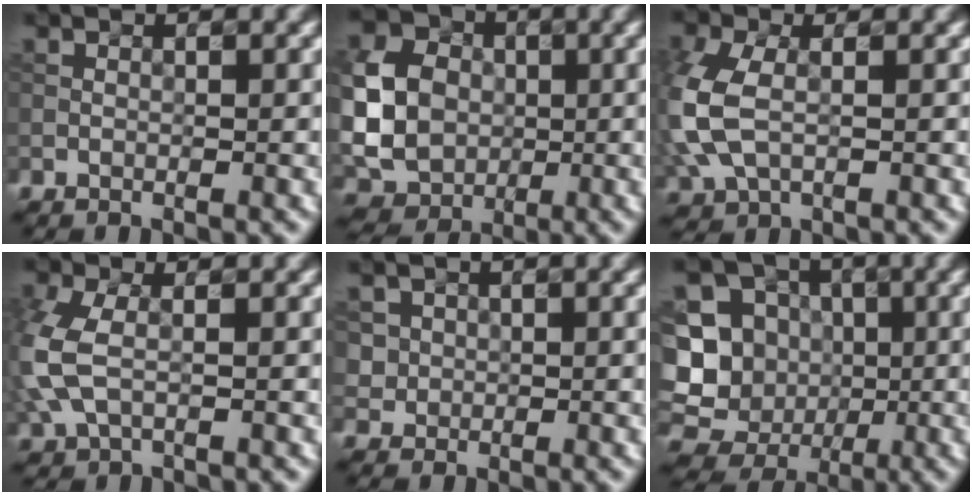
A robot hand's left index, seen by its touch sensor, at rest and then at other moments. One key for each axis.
{"total": 8.6, "fx": 0.2, "fy": 7.1, "fz": 4.8, "tx": -0.117, "ty": 0.007, "tz": -0.002}
{"total": 5.9, "fx": -0.2, "fy": 4.0, "fz": 4.4, "tx": -0.126, "ty": -0.001, "tz": -0.009}
{"total": 4.6, "fx": 0.0, "fy": 2.9, "fz": 3.5, "tx": -0.107, "ty": 0.002, "tz": -0.006}
{"total": 2.4, "fx": 0.8, "fy": 2.2, "fz": 0.4, "tx": -0.003, "ty": 0.000, "tz": 0.024}
{"total": 15.4, "fx": -1.0, "fy": 14.7, "fz": 4.6, "tx": -0.138, "ty": 0.013, "tz": -0.021}